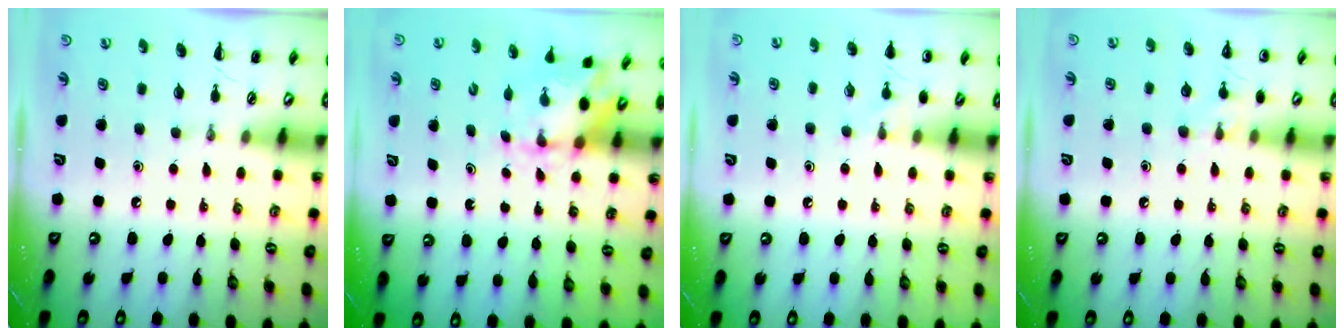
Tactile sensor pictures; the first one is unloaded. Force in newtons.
{"total": 2.5, "press": 2.3, "slide": 1.0}
{"total": 5.2, "press": 4.9, "slide": 1.6}
{"total": 7.8, "press": 7.4, "slide": 2.3}